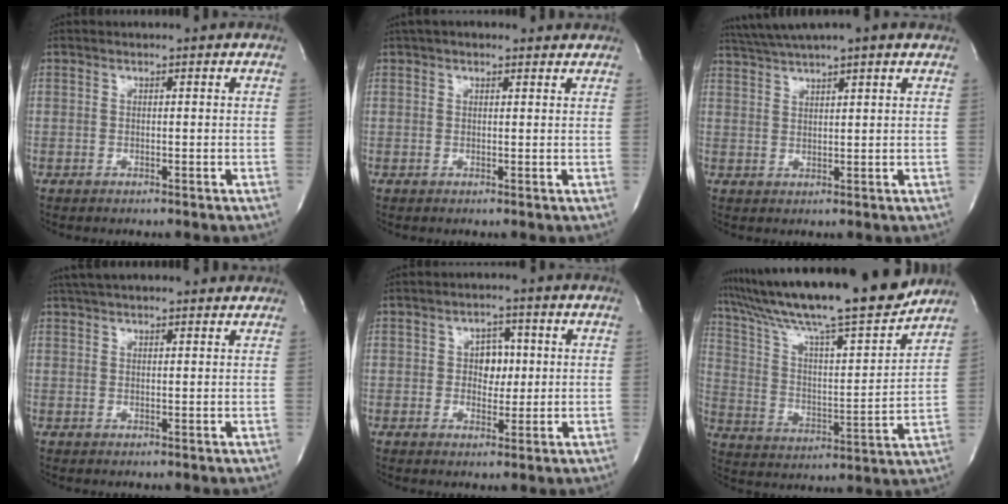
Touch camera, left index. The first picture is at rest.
{"total": 4.5, "force": [3.5, 1.9, 2.2], "torque": [-0.031, 0.030, 0.048]}
{"total": 8.1, "force": [6.5, 0.1, 4.8], "torque": [-0.087, 0.037, 0.101]}
{"total": 11.0, "force": [9.7, 2.2, 4.7], "torque": [-0.071, 0.036, 0.136]}
{"total": 3.9, "force": [0.4, 2.8, 2.6], "torque": [-0.035, 0.007, 0.008]}
{"total": 22.4, "force": [19.1, 0.7, 11.7], "torque": [-0.209, -0.021, 0.306]}